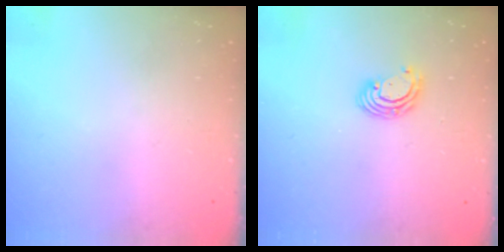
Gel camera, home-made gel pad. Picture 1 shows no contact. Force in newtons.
{"total": 4.5, "press": 4.5, "slide": 0.3}